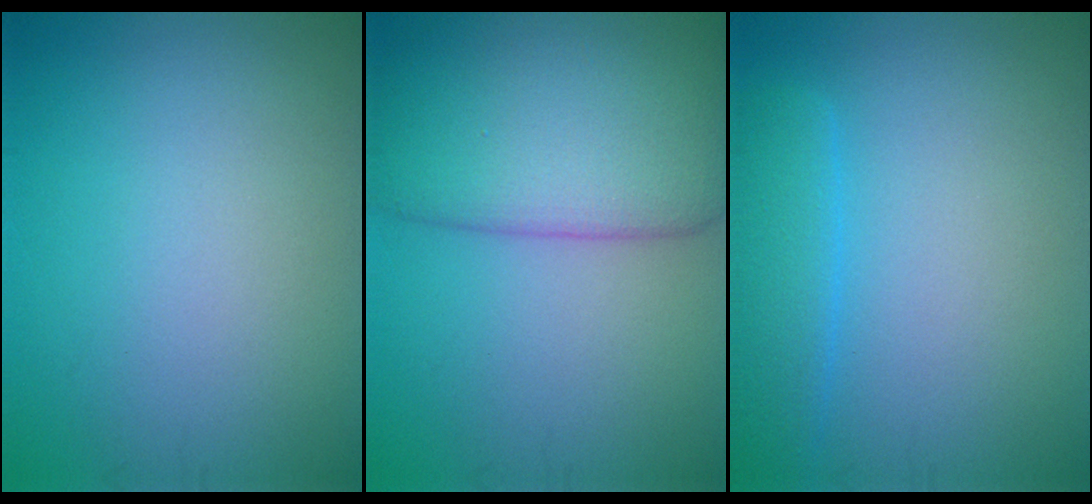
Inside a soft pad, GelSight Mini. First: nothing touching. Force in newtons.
{"total": 7.5, "press": 7.5, "slide": 0.7}
{"total": 3.3, "press": 3.3, "slide": 0.1}